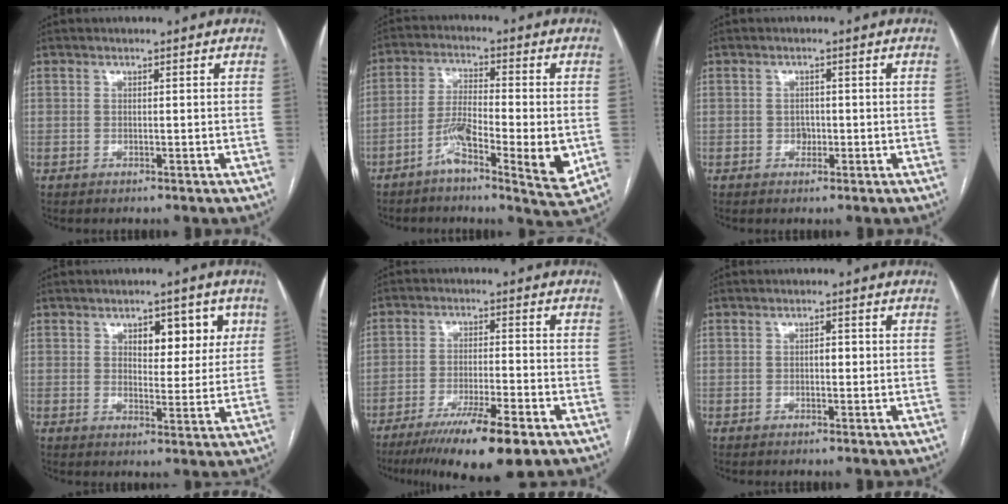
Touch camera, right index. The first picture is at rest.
{"total": 10.2, "force": [-3.6, 1.7, 9.4], "torque": [-0.166, 0.002, -0.060]}
{"total": 1.4, "force": [-0.3, 1.2, 0.7], "torque": [-0.008, 0.006, -0.002]}
{"total": 7.1, "force": [3.0, 3.6, 5.3], "torque": [-0.055, 0.008, 0.041]}
{"total": 11.7, "force": [-7.7, 1.4, 8.8], "torque": [-0.143, -0.026, -0.125]}
{"total": 1.3, "force": [-0.1, 0.7, 1.2], "torque": [-0.015, 0.004, -0.002]}